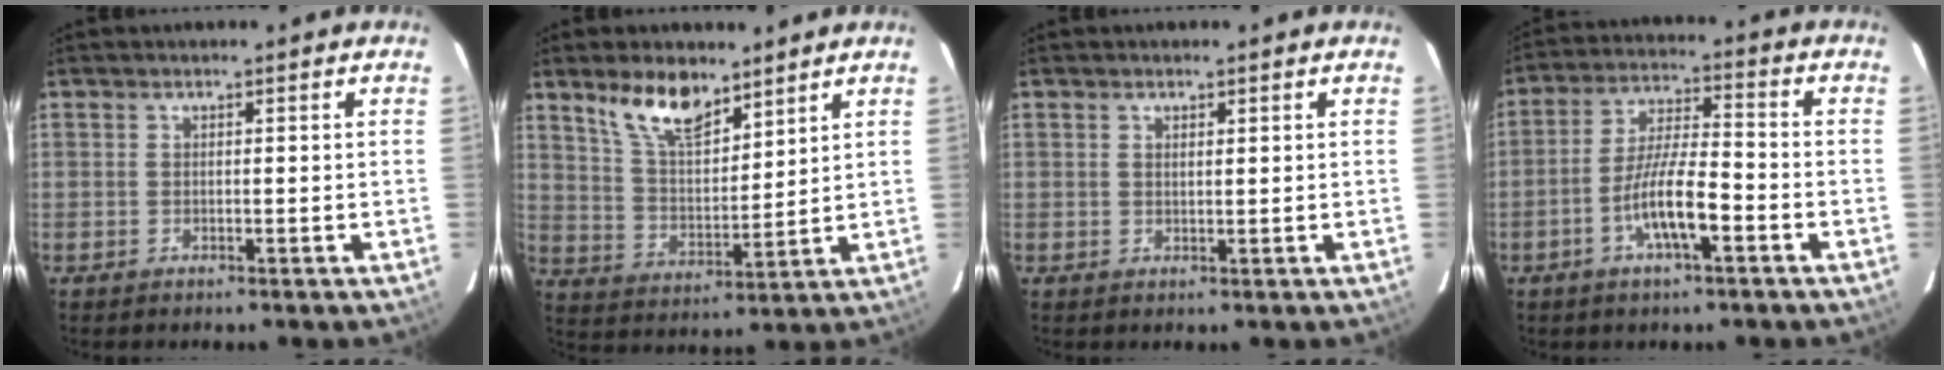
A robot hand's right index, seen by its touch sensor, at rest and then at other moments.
{"total": 11.1, "force": [7.9, 4.9, 6.0], "torque": [-0.104, 0.006, 0.151]}
{"total": 1.0, "force": [0.6, 0.4, 0.6], "torque": [-0.012, 0.001, 0.011]}
{"total": 9.4, "force": [-4.2, 1.8, 8.2], "torque": [-0.162, -0.002, -0.075]}